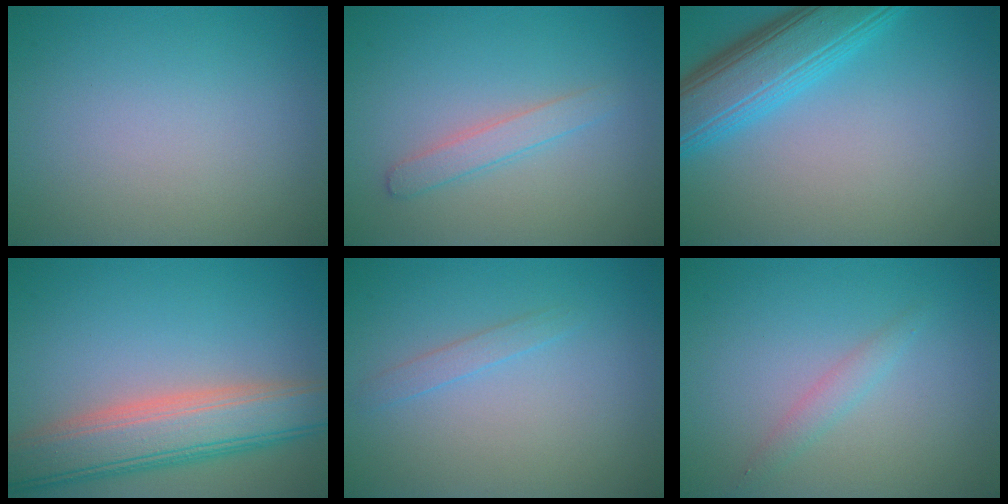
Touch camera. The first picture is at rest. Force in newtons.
{"total": 1.7, "press": 1.7, "slide": 0.1}
{"total": 6.8, "press": 6.8, "slide": 0.2}
{"total": 7.7, "press": 7.7, "slide": 0.7}
{"total": 1.1, "press": 1.1, "slide": 0.0}
{"total": 1.4, "press": 1.4, "slide": 0.0}